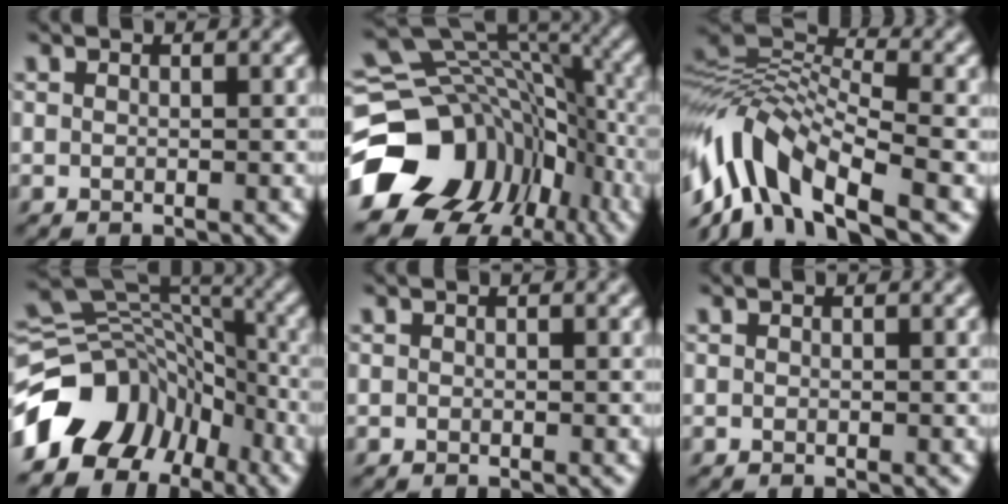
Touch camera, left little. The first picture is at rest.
{"total": 17.0, "force": [-7.3, 13.2, 7.9], "torque": [-0.168, -0.006, -0.110]}
{"total": 9.7, "force": [-4.8, 4.0, 7.4], "torque": [-0.134, 0.019, -0.111]}
{"total": 10.6, "force": [-6.1, 7.4, 4.5], "torque": [-0.085, 0.017, -0.117]}
{"total": 0.0}
{"total": 0.0}